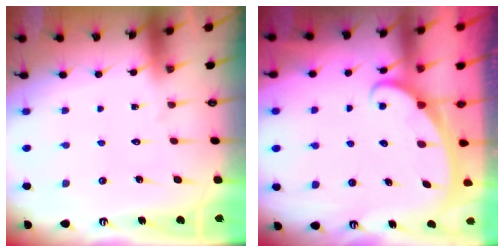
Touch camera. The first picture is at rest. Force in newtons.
{"total": 2.6, "press": 2.6, "slide": 0.3}